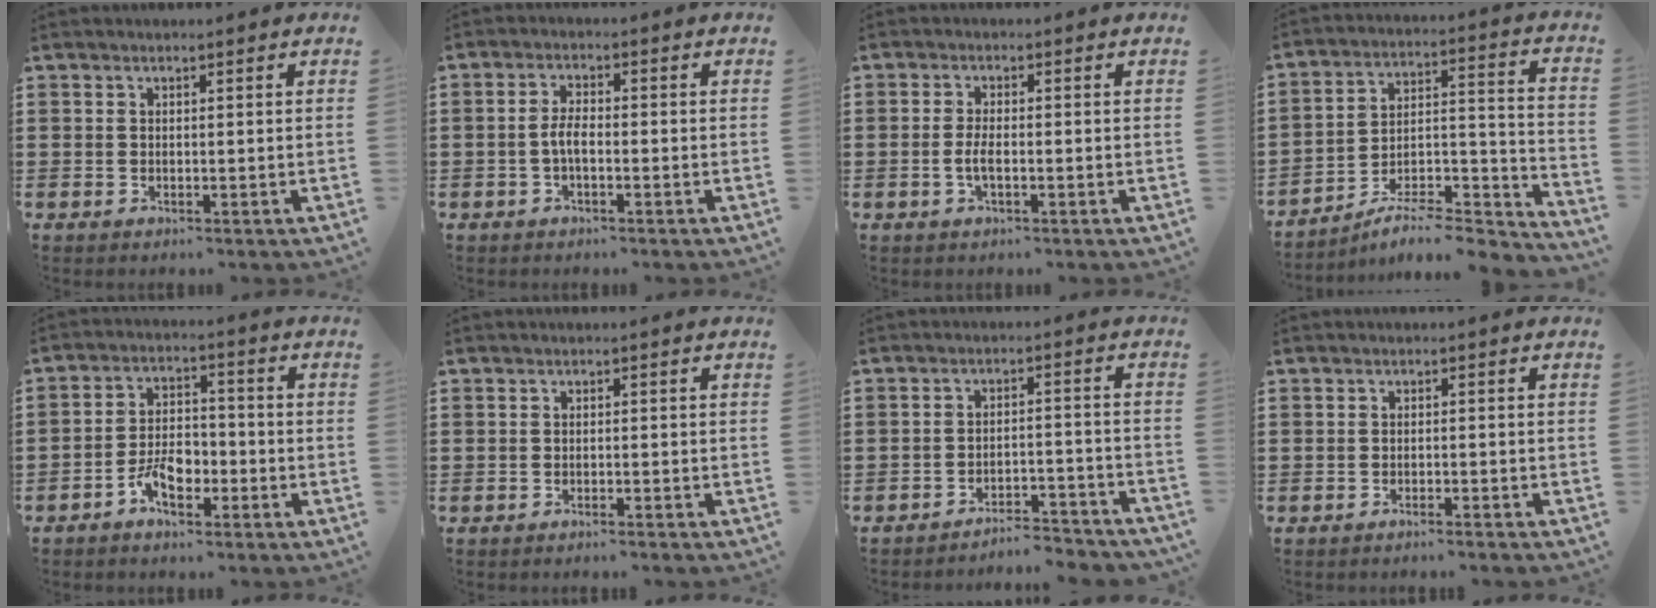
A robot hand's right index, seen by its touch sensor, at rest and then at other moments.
{"total": 3.1, "force": [-1.0, 0.9, 2.8], "torque": [-0.065, -0.001, -0.024]}
{"total": 3.9, "force": [-1.2, 1.3, 3.5], "torque": [-0.086, -0.005, -0.027]}
{"total": 6.5, "force": [-5.8, 1.3, 2.8], "torque": [-0.038, -0.003, -0.112]}
{"total": 5.7, "force": [-3.3, 2.7, 3.8], "torque": [-0.085, 0.002, -0.064]}
{"total": 1.0, "force": [-0.9, -0.2, 0.1], "torque": [-0.003, 0.000, -0.019]}
{"total": 4.5, "force": [-4.5, 0.0, 0.8], "torque": [-0.018, 0.002, -0.094]}
{"total": 1.4, "force": [-1.3, -0.3, 0.3], "torque": [-0.005, 0.001, -0.025]}